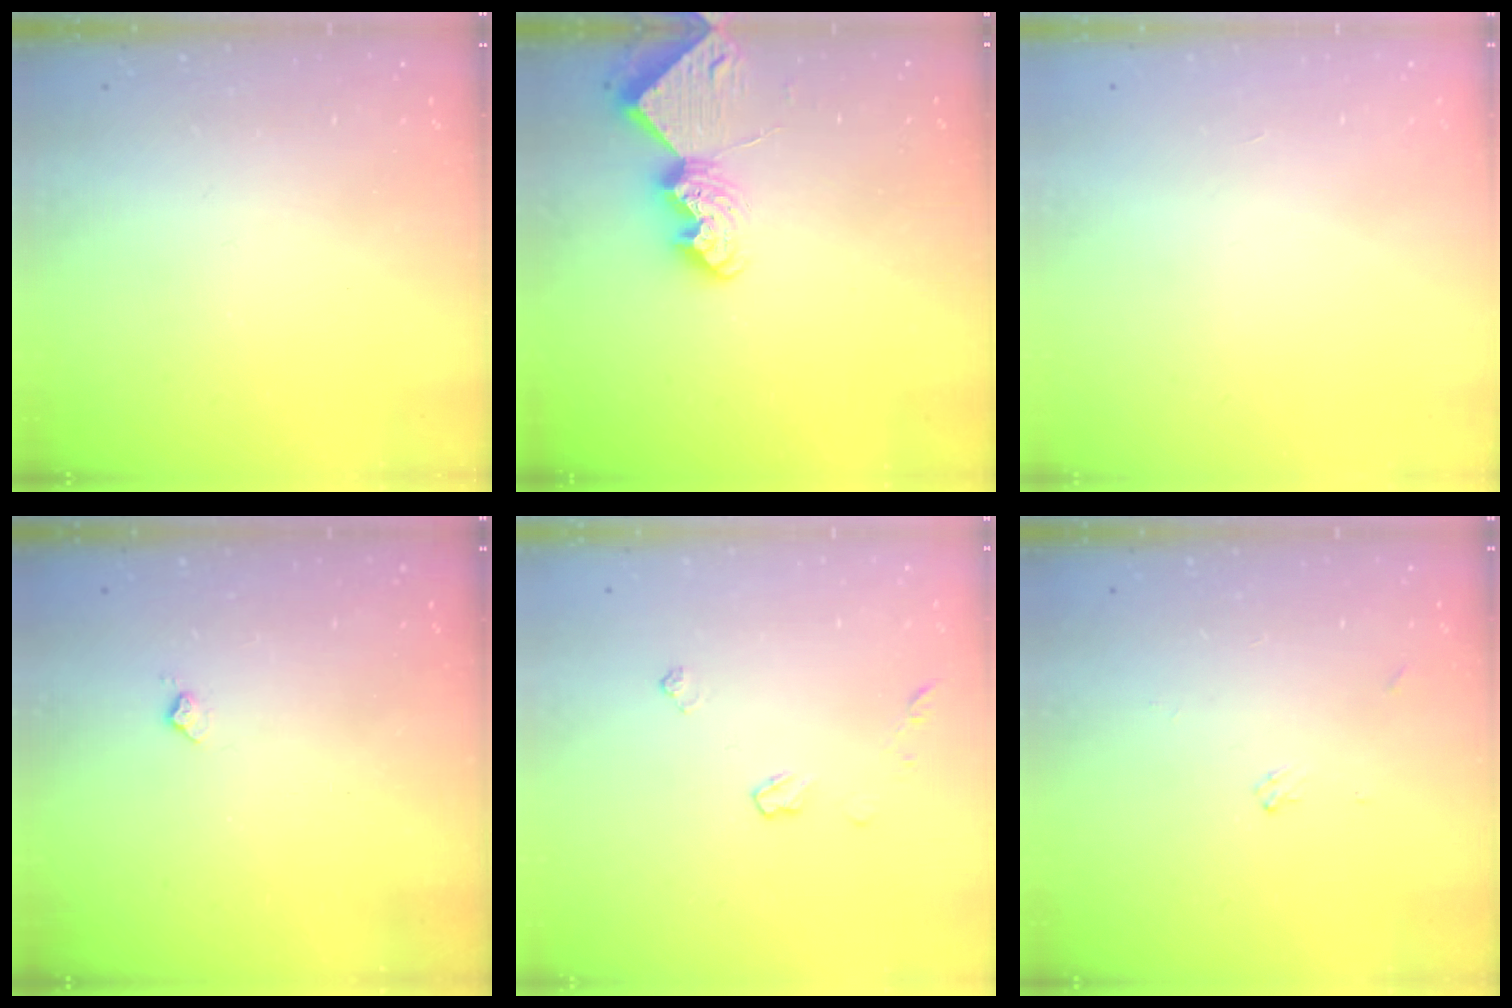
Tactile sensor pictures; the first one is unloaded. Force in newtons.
{"total": 8.8, "press": 8.7, "slide": 0.8}
{"total": 0.0}
{"total": 3.8, "press": 3.8, "slide": 0.6}
{"total": 5.2, "press": 5.1, "slide": 0.7}
{"total": 3.9, "press": 3.9, "slide": 0.5}